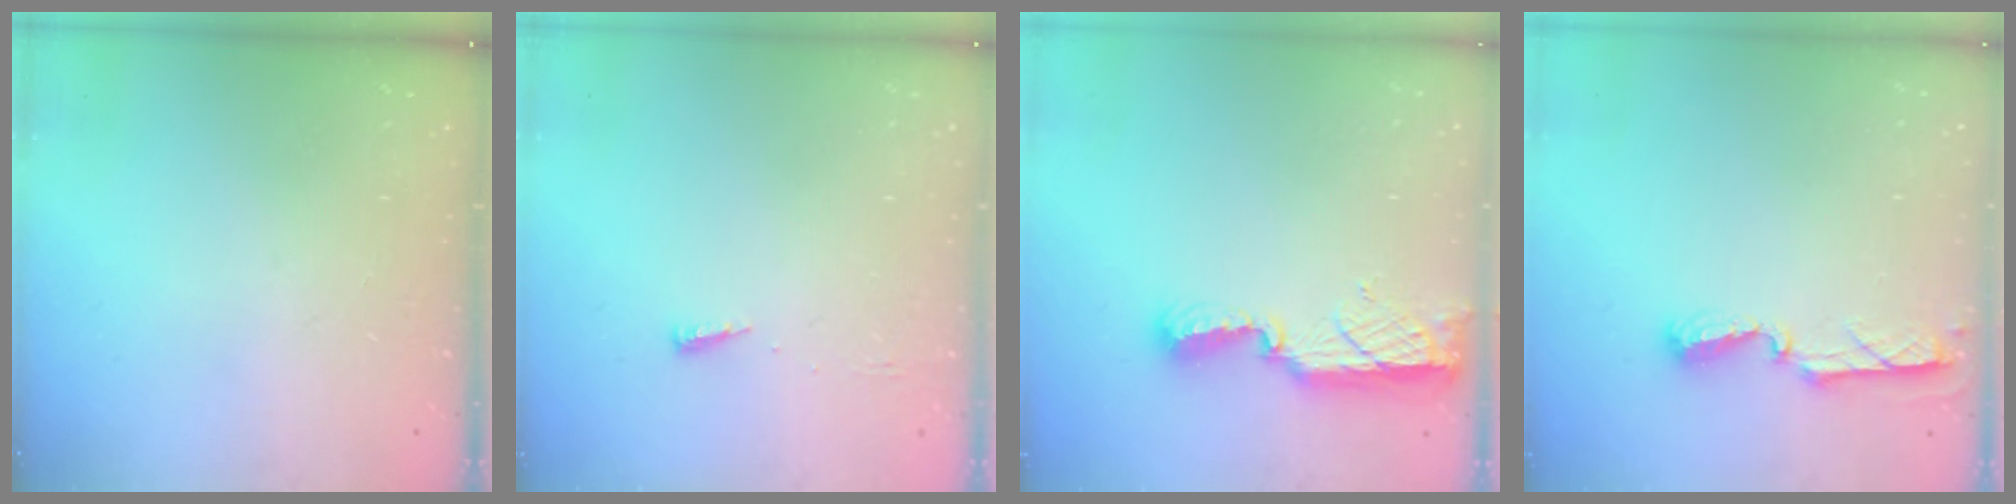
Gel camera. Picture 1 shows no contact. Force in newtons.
{"total": 3.7, "press": 3.7, "slide": 0.5}
{"total": 8.5, "press": 8.4, "slide": 0.8}
{"total": 5.6, "press": 5.5, "slide": 0.6}